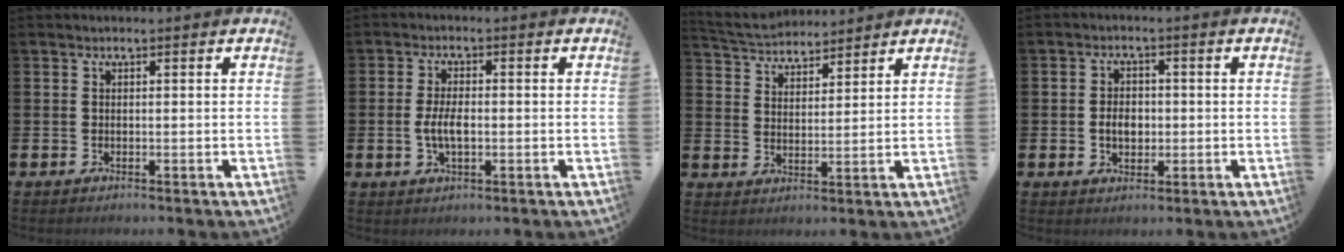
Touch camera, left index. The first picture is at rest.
{"total": 3.8, "force": [-0.4, 1.7, 3.4], "torque": [-0.069, 0.001, -0.010]}
{"total": 4.5, "force": [4.4, 1.1, -0.1], "torque": [-0.023, -0.024, 0.079]}
{"total": 3.4, "force": [-0.4, 2.5, 2.3], "torque": [-0.030, 0.001, -0.014]}